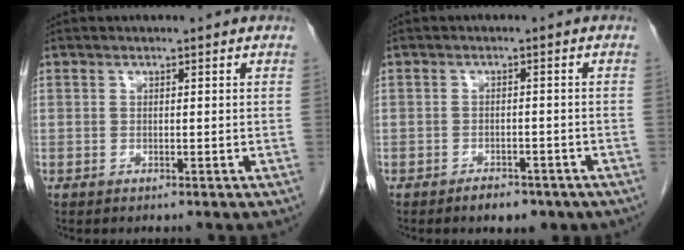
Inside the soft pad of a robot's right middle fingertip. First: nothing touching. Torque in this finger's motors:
{"motor_torque": [0.35, -0.24, 0.01, 0.02]}